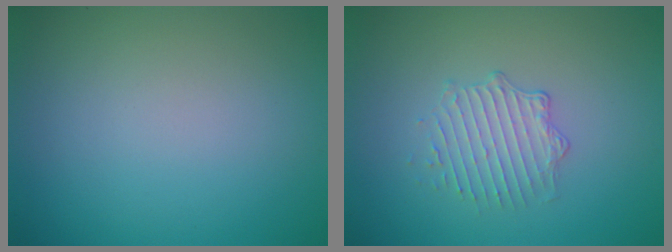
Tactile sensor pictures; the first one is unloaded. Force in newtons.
{"total": 1.9, "press": 1.4, "slide": 1.4}